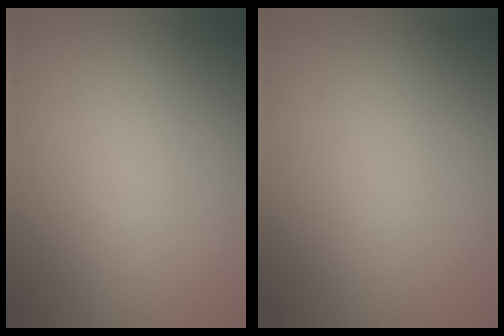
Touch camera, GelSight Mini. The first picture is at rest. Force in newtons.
{"total": 0.0}